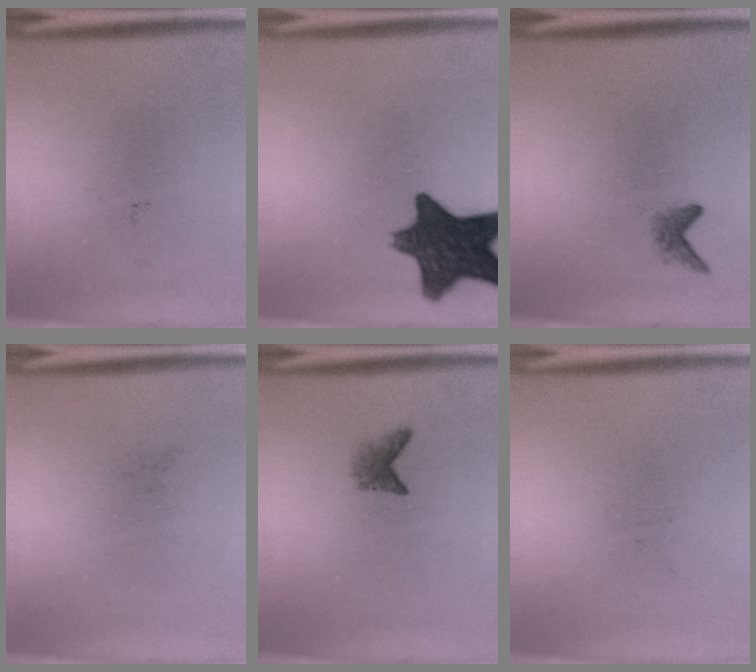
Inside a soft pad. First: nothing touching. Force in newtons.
{"total": 13.0}
{"total": 1.4}
{"total": 0.0}
{"total": 1.8}
{"total": 0.0}